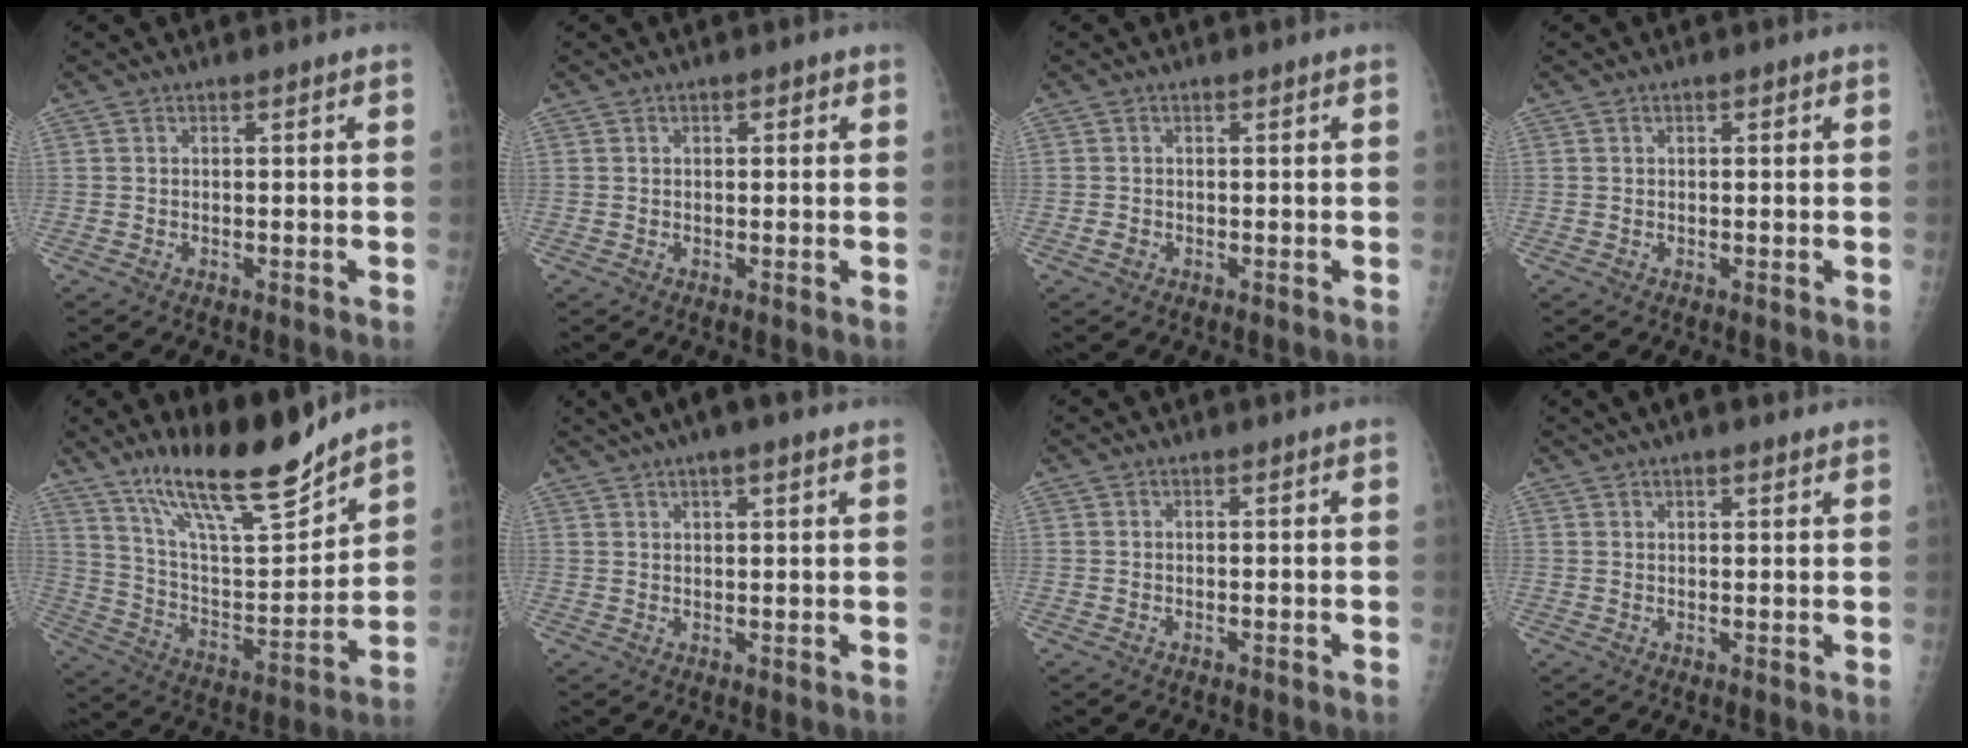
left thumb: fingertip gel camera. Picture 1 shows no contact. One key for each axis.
{"total": 1.2, "fx": 0.6, "fy": 0.8, "fz": 0.6, "tx": 0.003, "ty": -0.001, "tz": 0.005}
{"total": 0.9, "fx": 0.0, "fy": 0.8, "fz": 0.4, "tx": -0.003, "ty": 0.001, "tz": 0.001}
{"total": 0.6, "fx": 0.4, "fy": 0.4, "fz": 0.3, "tx": 0.002, "ty": -0.001, "tz": 0.003}
{"total": 19.8, "fx": 15.8, "fy": 3.9, "fz": 11.2, "tx": -0.155, "ty": -0.097, "tz": 0.279}
{"total": 9.1, "fx": 6.3, "fy": 2.3, "fz": 6.2, "tx": -0.089, "ty": 0.015, "tz": 0.099}
{"total": 0.0}
{"total": 6.3, "fx": 4.7, "fy": 2.0, "fz": 3.6, "tx": -0.040, "ty": 0.007, "tz": 0.073}